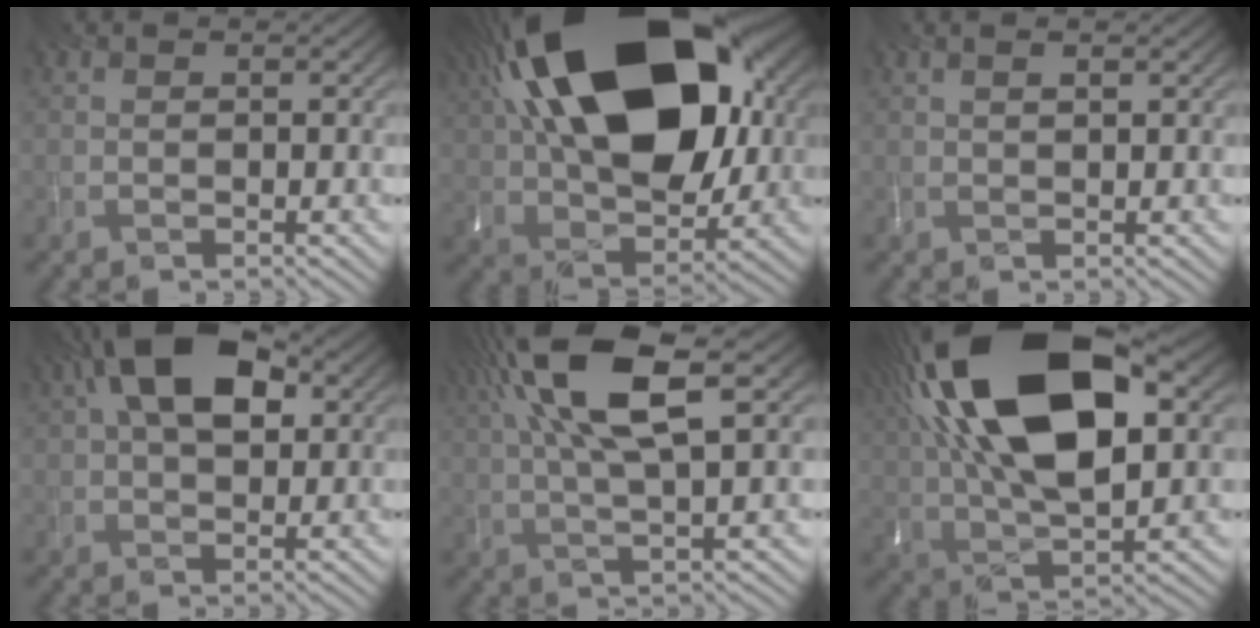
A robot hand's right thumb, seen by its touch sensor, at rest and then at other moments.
{"total": 23.0, "force": [8.6, 13.0, 16.9], "torque": [-0.331, 0.060, 0.130]}
{"total": 1.1, "force": [0.9, -0.2, 0.6], "torque": [-0.016, 0.004, 0.017]}
{"total": 11.2, "force": [4.2, 5.9, 8.6], "torque": [-0.160, 0.031, 0.054]}
{"total": 12.4, "force": [5.6, 2.9, 10.6], "torque": [-0.234, 0.022, 0.102]}
{"total": 21.3, "force": [7.3, 9.8, 17.4], "torque": [-0.341, 0.051, 0.106]}